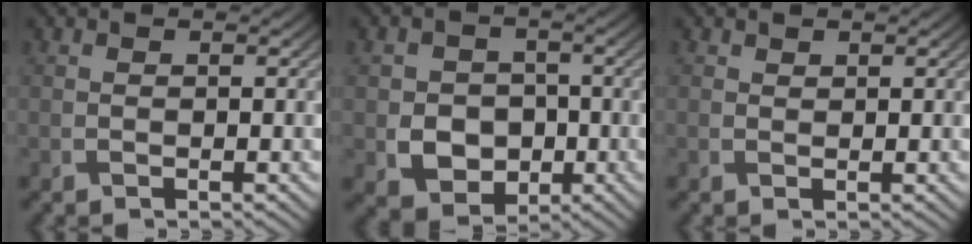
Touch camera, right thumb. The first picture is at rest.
{"total": 6.4, "force": [-1.3, 5.4, 3.2], "torque": [-0.067, -0.013, -0.036]}
{"total": 1.0, "force": [0.8, 0.6, 0.2], "torque": [-0.004, -0.003, 0.015]}